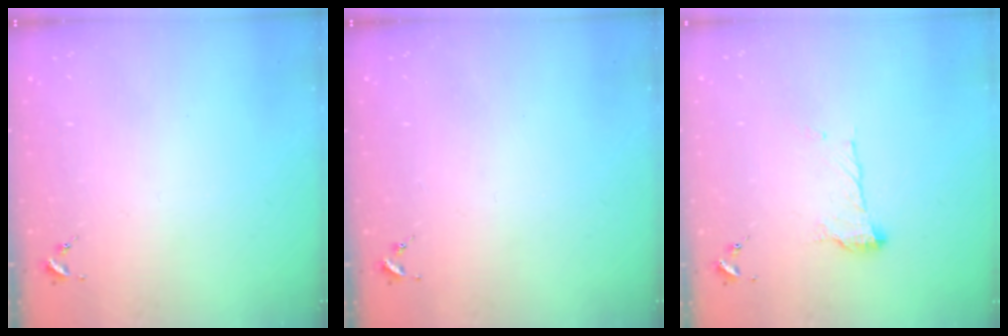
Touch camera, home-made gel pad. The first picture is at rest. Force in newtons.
{"total": 0.0}
{"total": 9.3, "press": 9.3, "slide": 0.2}